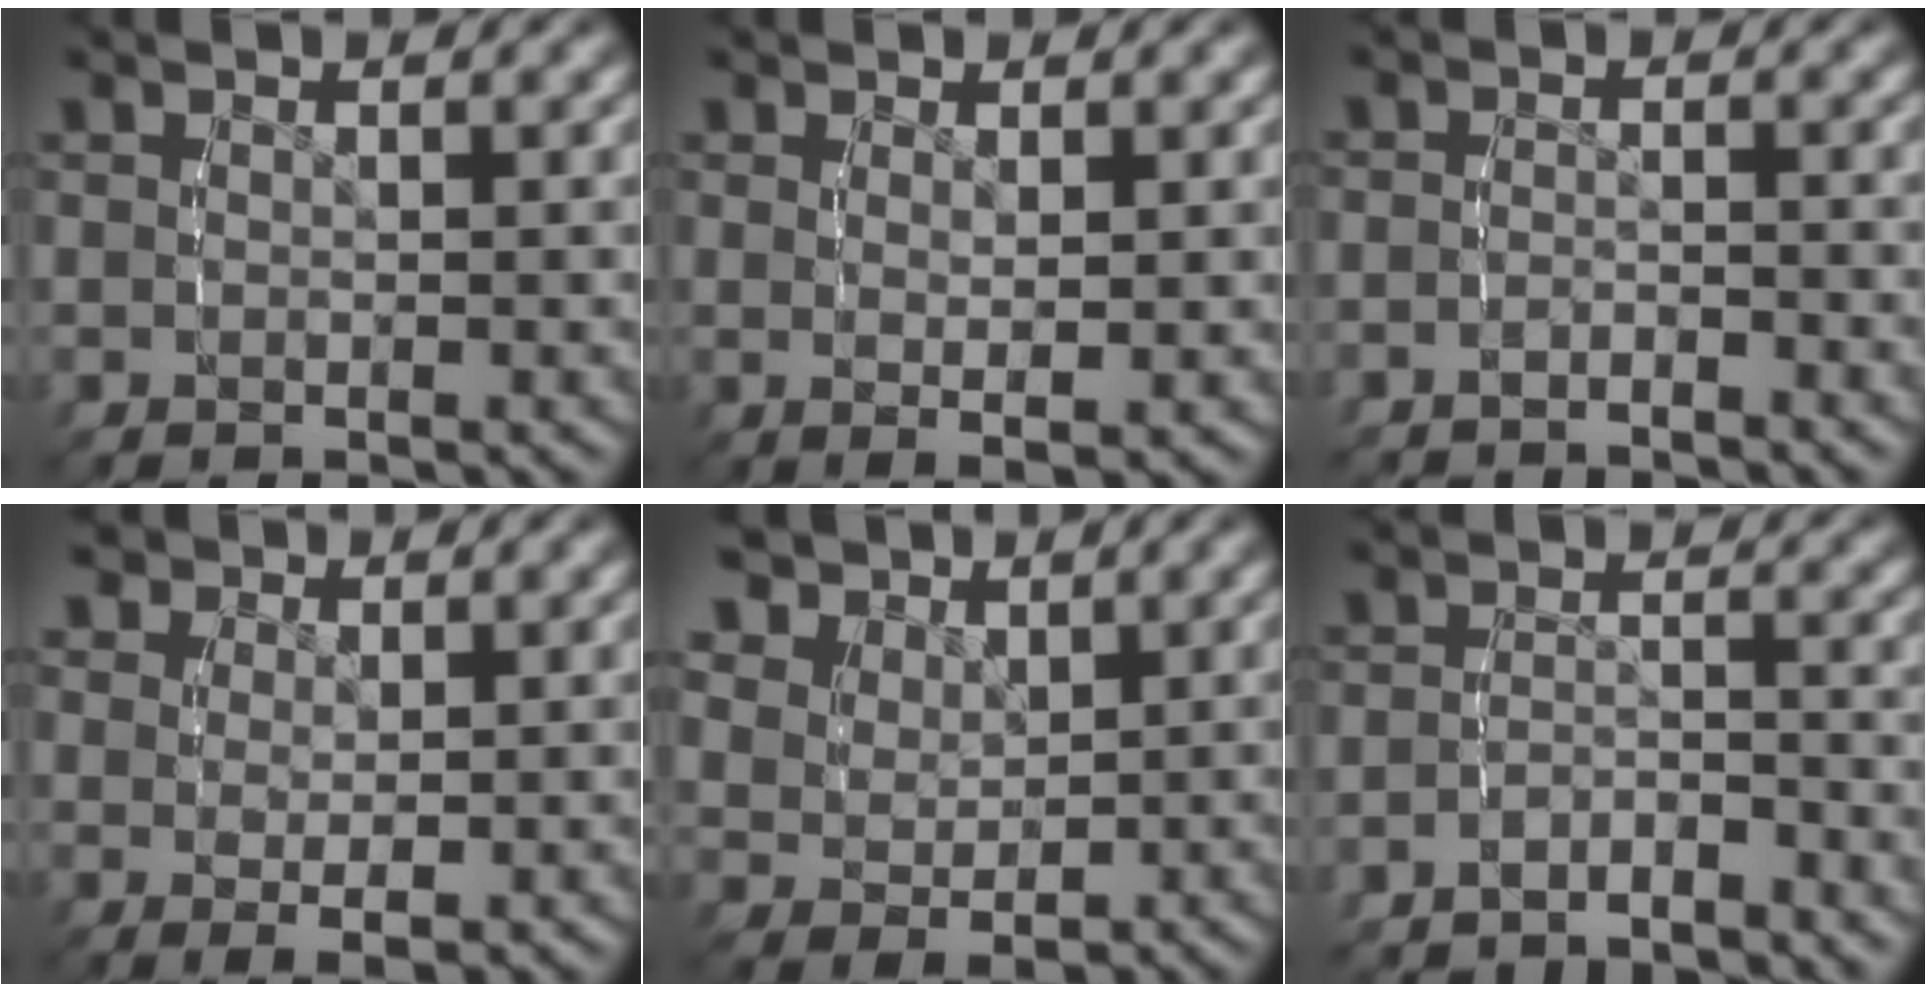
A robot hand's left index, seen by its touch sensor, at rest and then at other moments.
{"total": 1.8, "force": [0.3, -0.2, 1.8], "torque": [-0.029, -0.016, 0.018]}
{"total": 2.3, "force": [-2.2, 0.7, 0.1], "torque": [-0.010, -0.009, -0.036]}
{"total": 2.9, "force": [1.1, 1.5, 2.2], "torque": [-0.039, -0.018, 0.031]}
{"total": 7.2, "force": [3.3, 4.9, 4.2], "torque": [-0.073, -0.012, 0.065]}
{"total": 4.4, "force": [-4.1, 1.4, 0.6], "torque": [-0.012, -0.017, -0.068]}